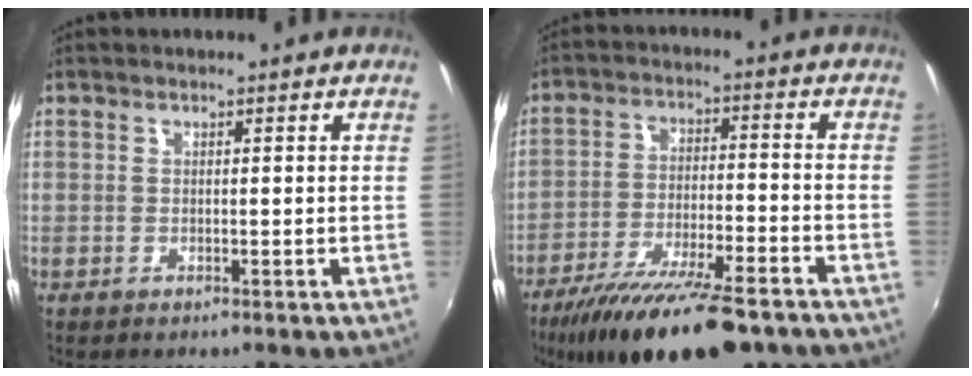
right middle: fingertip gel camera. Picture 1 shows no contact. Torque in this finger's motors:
{"motor_torque": [1.24, -0.90, 0.88, 0.21]}